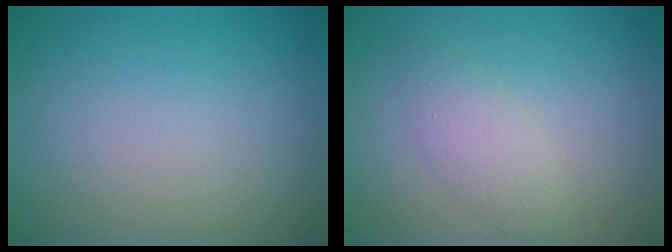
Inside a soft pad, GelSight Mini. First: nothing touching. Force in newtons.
{"total": 2.3, "press": 2.3, "slide": 0.2}